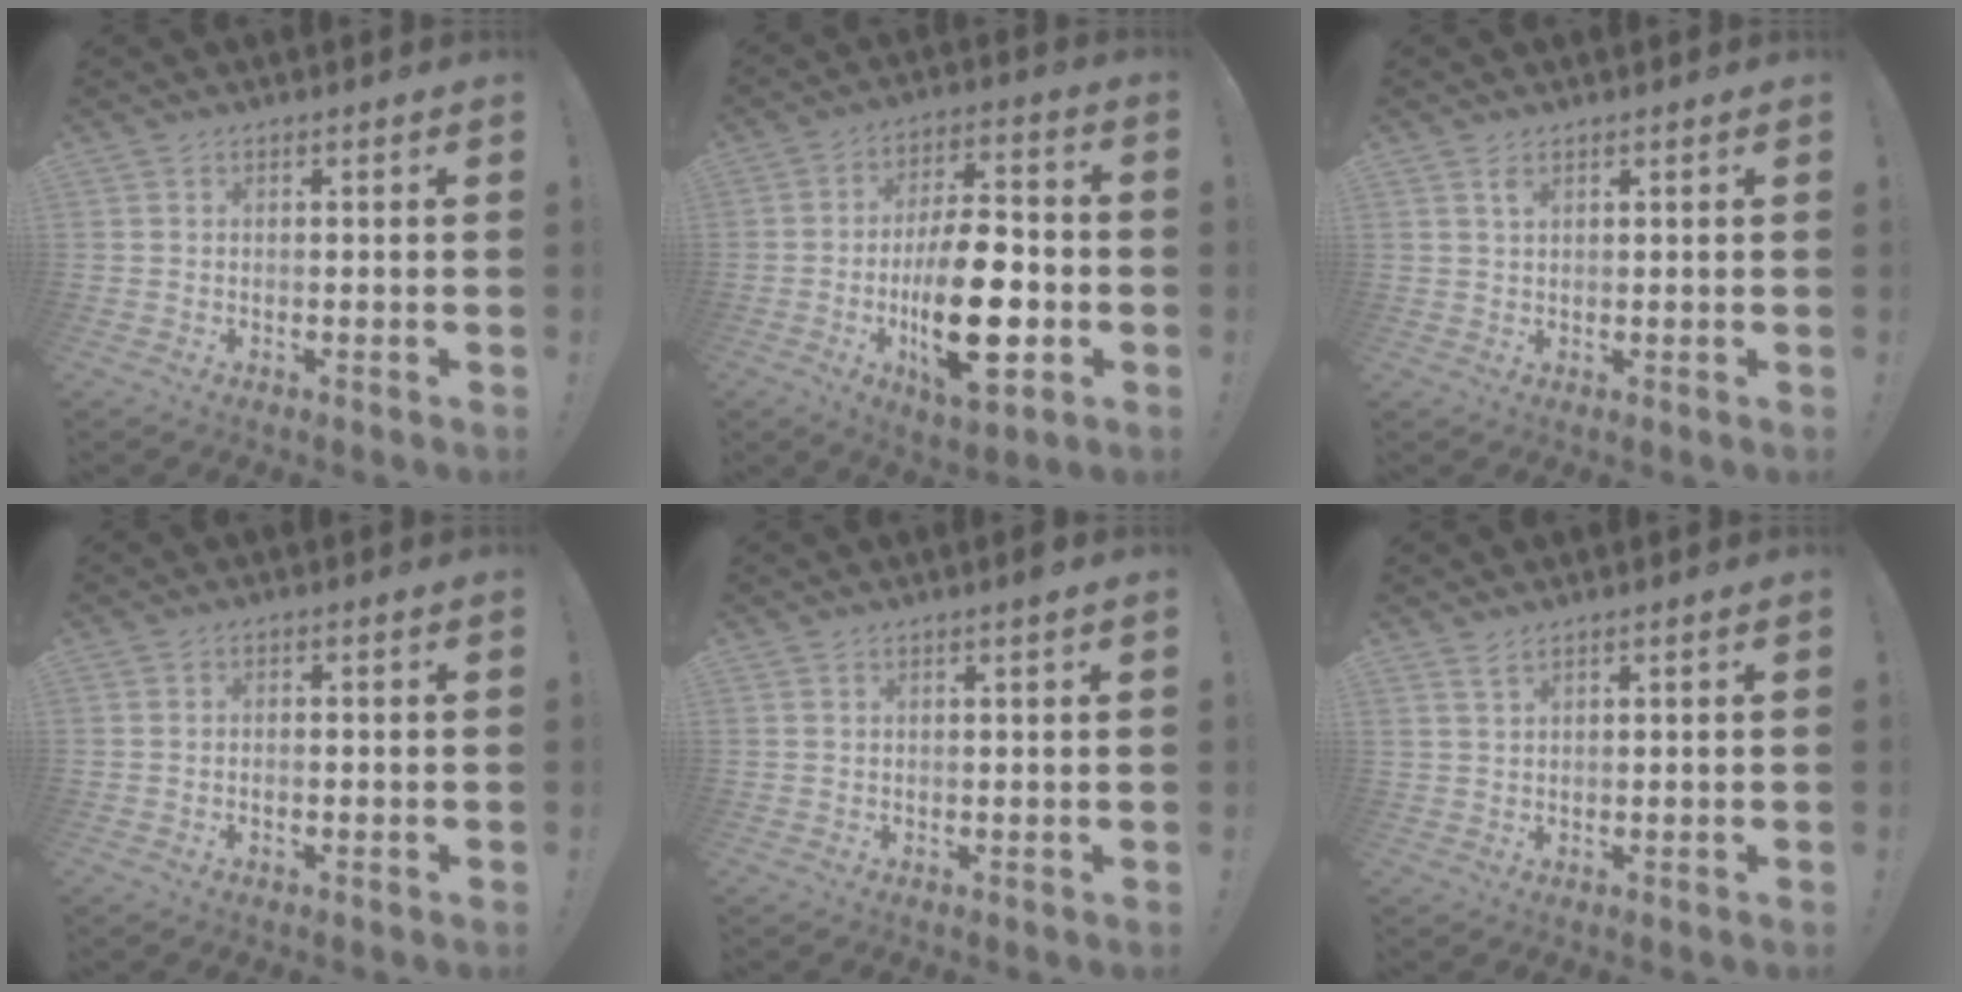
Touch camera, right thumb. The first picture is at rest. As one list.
[{"total": 20.1, "force": [-4.8, 8.7, 17.5], "torque": [-0.299, 0.012, -0.071]}, {"total": 1.9, "force": [1.1, 0.8, 1.3], "torque": [-0.012, -0.007, 0.016]}, {"total": 1.1, "force": [-0.6, 0.4, 0.8], "torque": [-0.022, 0.003, -0.010]}, {"total": 1.6, "force": [0.8, -0.2, 1.3], "torque": [-0.018, -0.003, 0.012]}, {"total": 2.3, "force": [1.7, 0.6, 1.4], "torque": [-0.030, -0.005, 0.033]}]